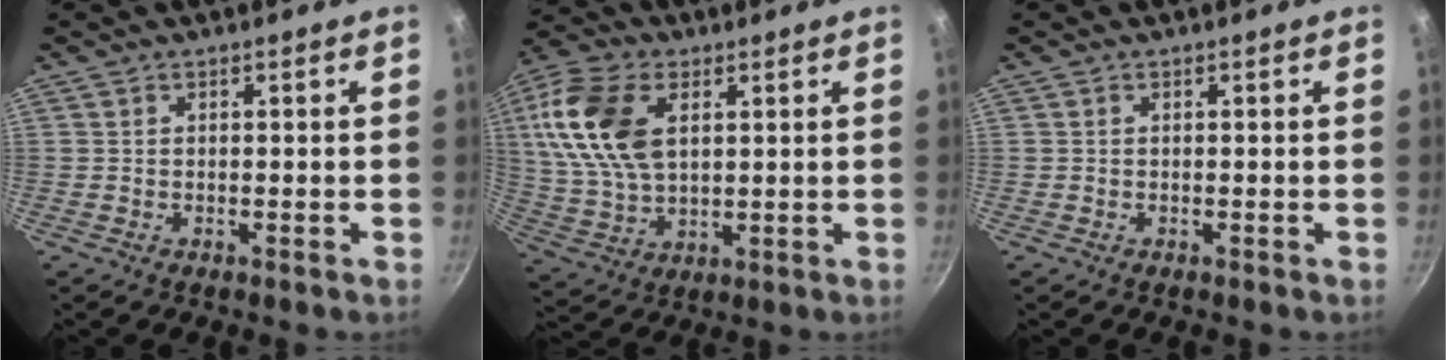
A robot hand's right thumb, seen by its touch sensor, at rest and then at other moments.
{"total": 17.8, "force": [4.8, 11.0, 13.2], "torque": [-0.253, -0.004, 0.094]}
{"total": 0.0}